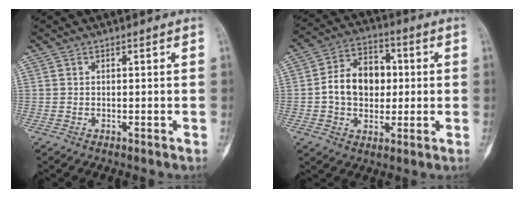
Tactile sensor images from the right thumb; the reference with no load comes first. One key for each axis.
{"total": 12.4, "fx": 0.2, "fy": 9.1, "fz": 8.4, "tx": -0.111, "ty": 0.022, "tz": -0.003}